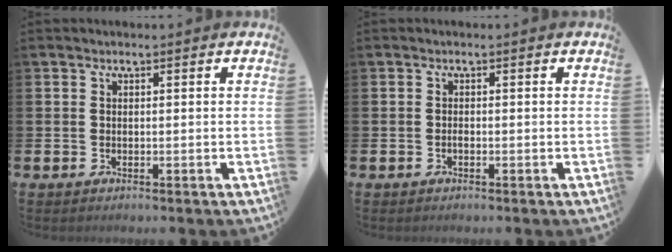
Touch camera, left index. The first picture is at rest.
{"total": 0.5, "force": [-0.3, 0.2, 0.4], "torque": [-0.015, -0.001, -0.005]}